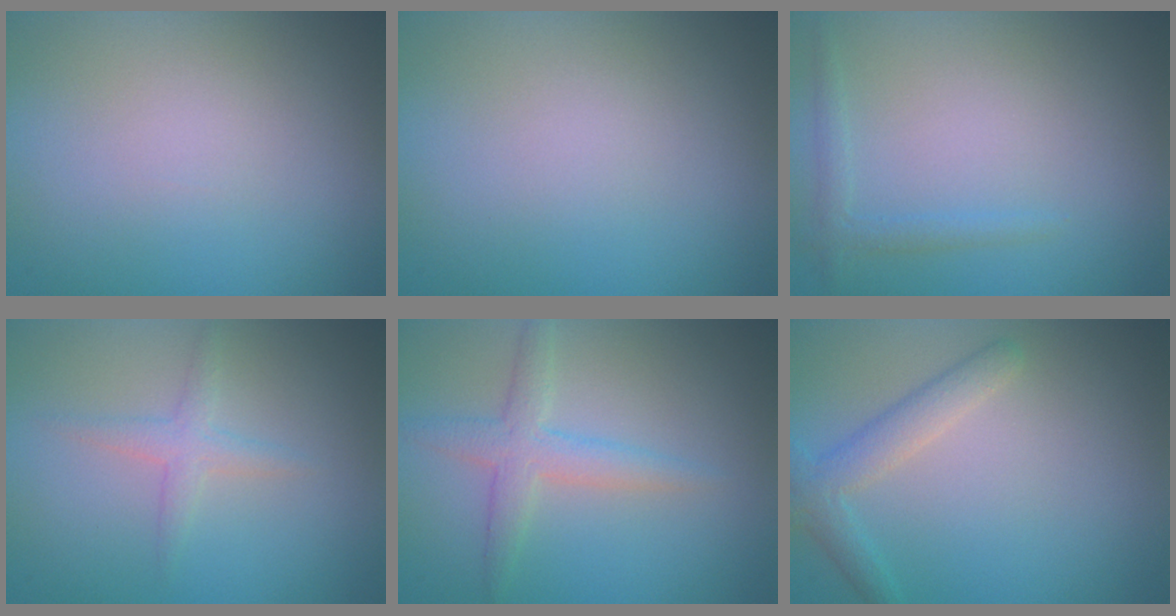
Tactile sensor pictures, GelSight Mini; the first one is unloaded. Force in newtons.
{"total": 0.0}
{"total": 1.3, "press": 1.3, "slide": 0.1}
{"total": 1.6, "press": 1.6, "slide": 0.1}
{"total": 2.8, "press": 2.8, "slide": 0.1}
{"total": 2.7, "press": 2.7, "slide": 0.1}